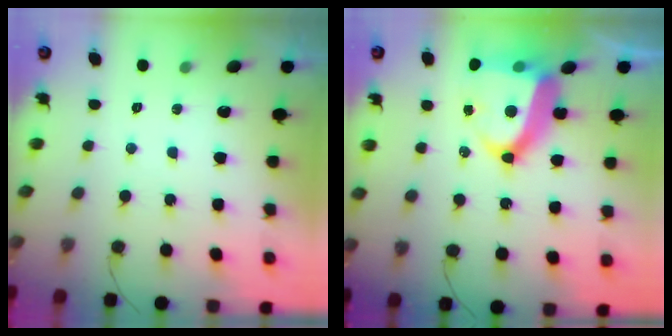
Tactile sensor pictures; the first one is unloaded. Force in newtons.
{"total": 19.1, "press": 19.0, "slide": 2.2}